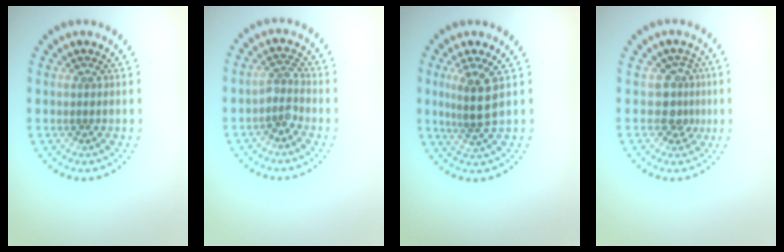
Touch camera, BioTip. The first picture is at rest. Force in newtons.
{"total": 1.8, "press": 1.3, "slide": 1.3}
{"total": 2.9, "press": 2.3, "slide": 1.8}
{"total": 2.5, "press": 2.0, "slide": 1.6}